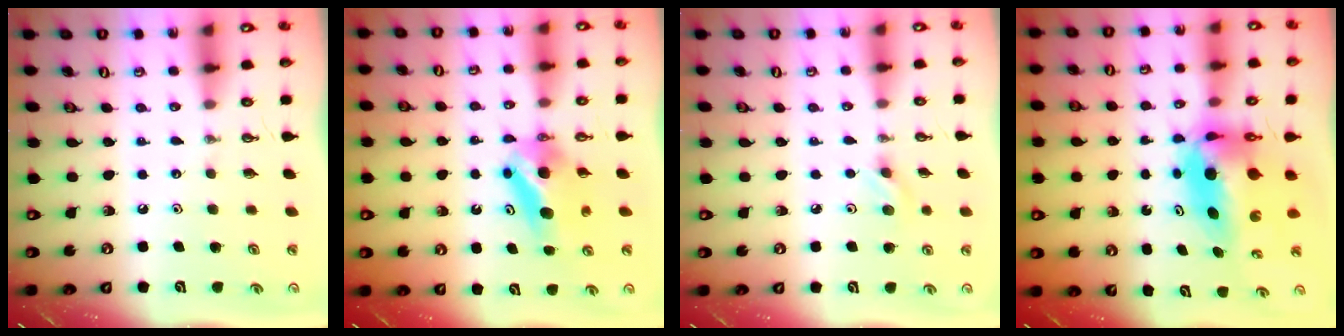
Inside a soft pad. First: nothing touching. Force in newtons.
{"total": 6.1, "press": 6.0, "slide": 0.9}
{"total": 6.1, "press": 5.9, "slide": 1.7}
{"total": 9.3, "press": 8.9, "slide": 2.8}